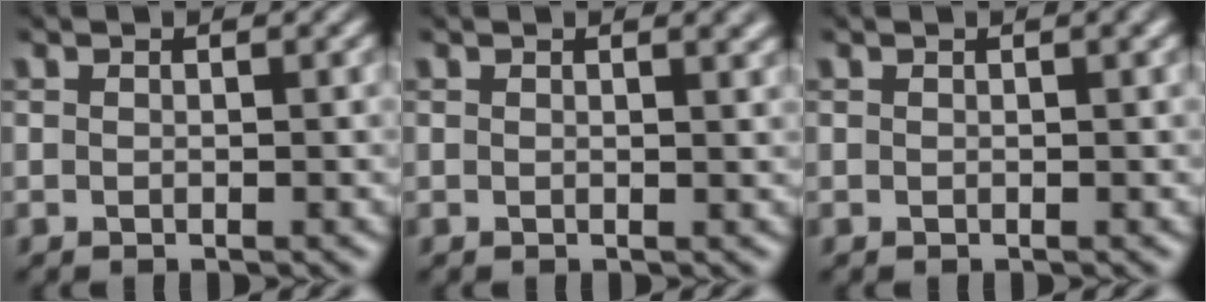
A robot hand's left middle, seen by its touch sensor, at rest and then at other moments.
{"total": 1.9, "force": [1.2, 0.7, 1.3], "torque": [-0.007, 0.003, 0.011]}
{"total": 1.3, "force": [0.6, 0.3, 1.1], "torque": [-0.014, 0.006, 0.006]}